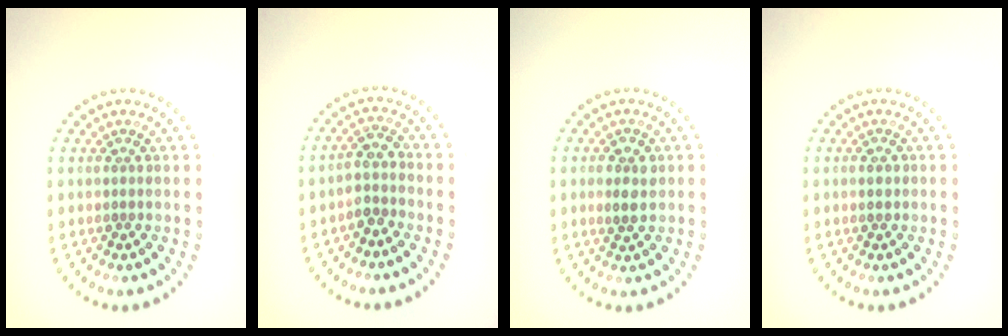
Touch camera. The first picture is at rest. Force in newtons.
{"total": 2.4, "press": 2.0, "slide": 1.3}
{"total": 2.3, "press": 2.3, "slide": 0.3}
{"total": 1.3, "press": 1.3, "slide": 0.0}